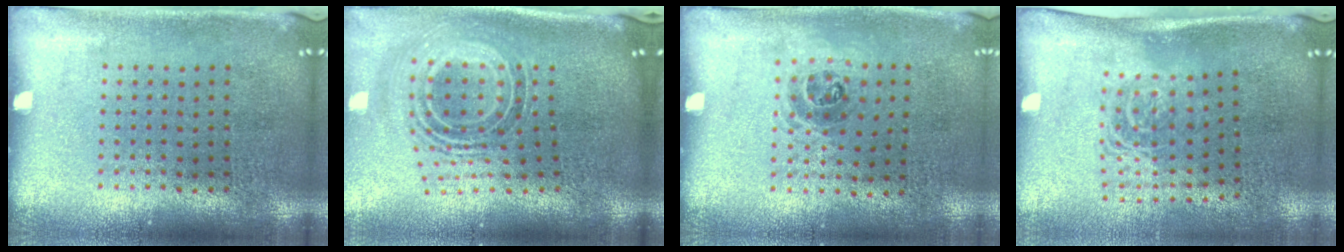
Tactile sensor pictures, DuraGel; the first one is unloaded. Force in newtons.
{"total": 1.5, "press": 1.2, "slide": 0.9}
{"total": 1.0, "press": 0.7, "slide": 0.7}
{"total": 1.6, "press": 1.2, "slide": 1.1}